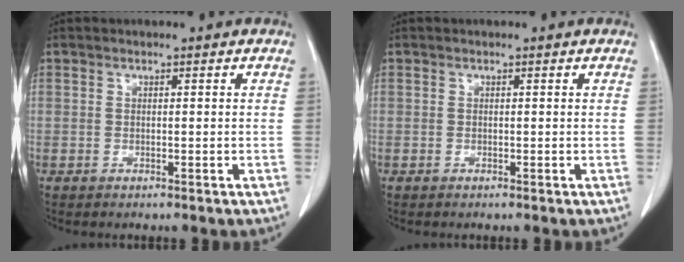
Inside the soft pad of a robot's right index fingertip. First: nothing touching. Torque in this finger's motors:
{"motor_torque": [-0.08, 0.07, 0.00, 0.00]}